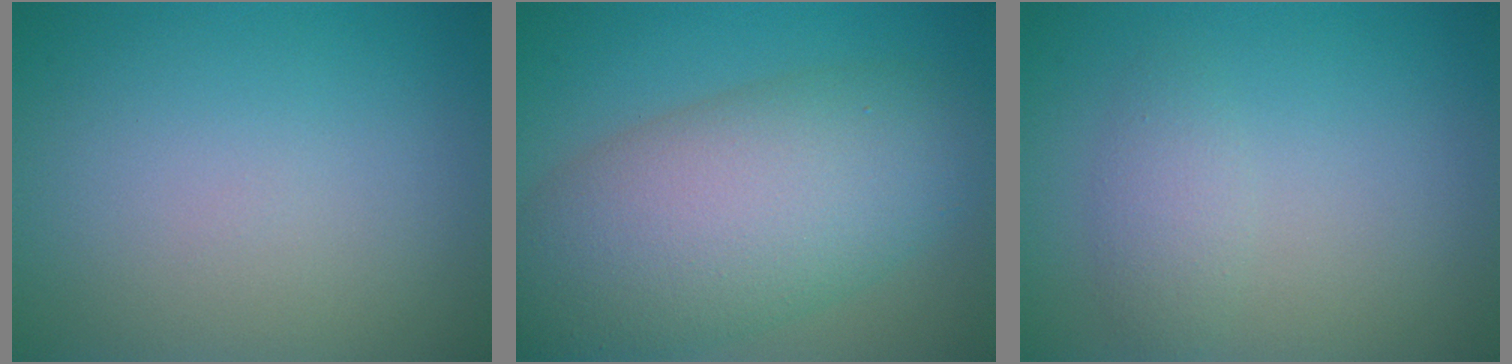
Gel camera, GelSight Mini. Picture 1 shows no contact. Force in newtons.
{"total": 10.5, "press": 10.5, "slide": 0.6}
{"total": 1.8, "press": 1.8, "slide": 0.1}